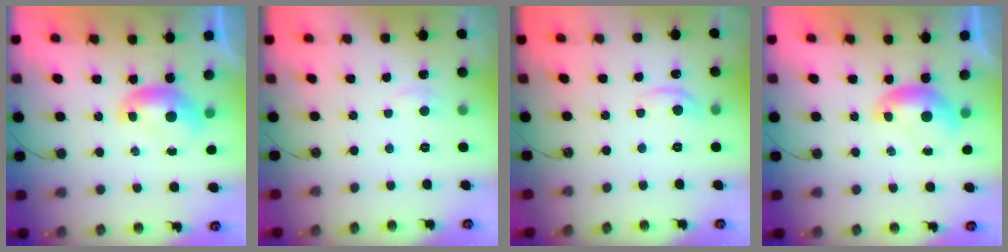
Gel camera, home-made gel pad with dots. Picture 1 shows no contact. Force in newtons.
{"total": 2.2, "press": 2.1, "slide": 0.6}
{"total": 2.8, "press": 2.7, "slide": 0.5}
{"total": 0.0}